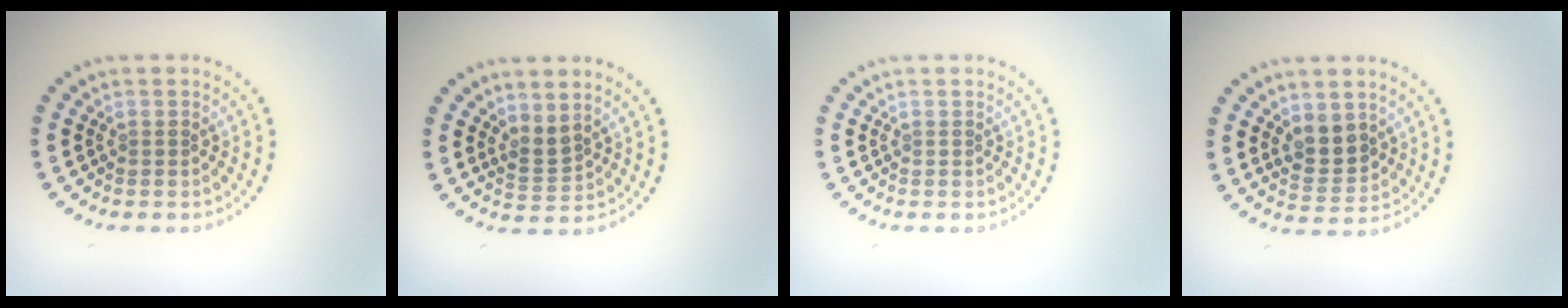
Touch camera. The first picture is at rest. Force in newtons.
{"total": 1.8, "press": 1.3, "slide": 1.3}
{"total": 0.0}
{"total": 3.1, "press": 2.9, "slide": 1.0}